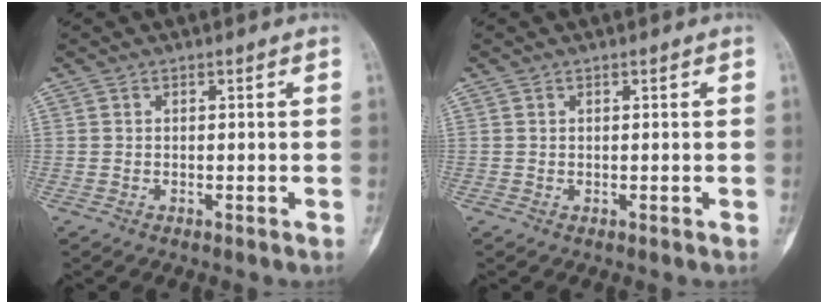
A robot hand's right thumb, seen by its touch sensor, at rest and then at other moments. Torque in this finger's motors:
{"motor_torque": [0.01, -0.02, 0.00, 0.00, 0.00]}